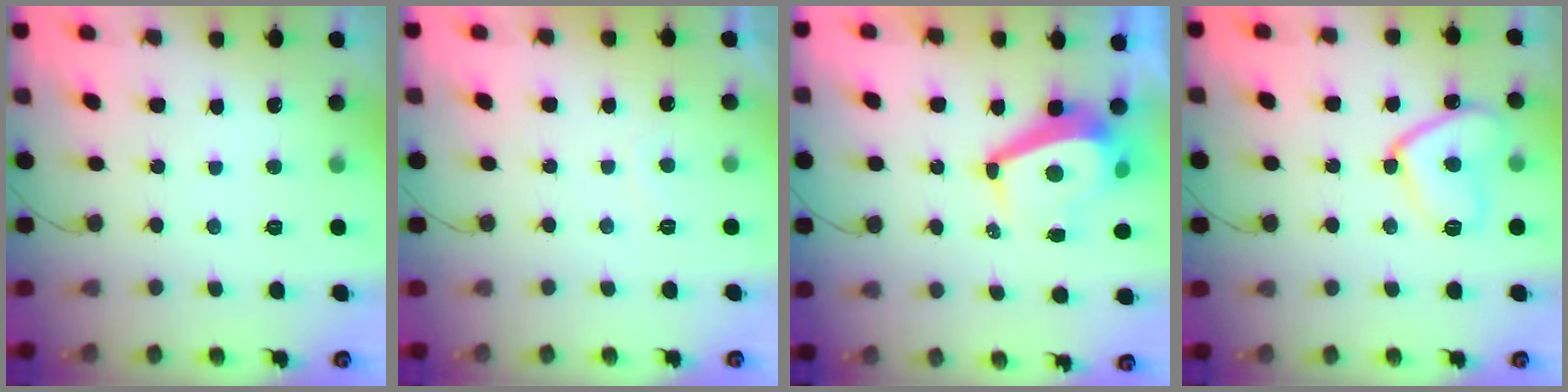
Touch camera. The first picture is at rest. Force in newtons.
{"total": 0.9, "press": 0.7, "slide": 0.5}
{"total": 8.9, "press": 8.9, "slide": 1.0}
{"total": 11.8, "press": 11.7, "slide": 1.2}